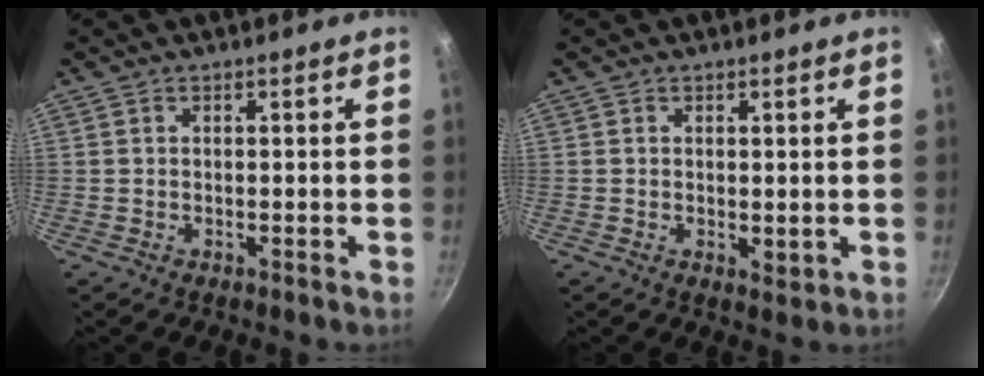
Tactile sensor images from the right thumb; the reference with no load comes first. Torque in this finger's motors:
{"motor_torque": [-0.36, 0.08, -0.44, 0.10, 0.05]}